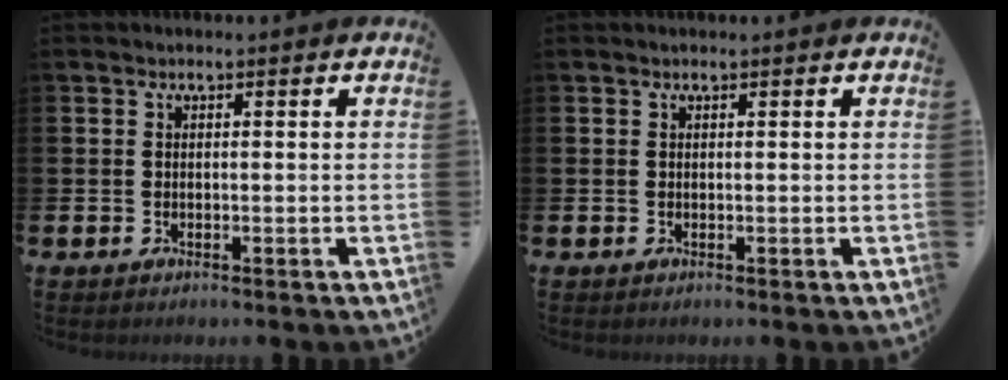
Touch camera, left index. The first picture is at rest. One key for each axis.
{"total": 0.0}